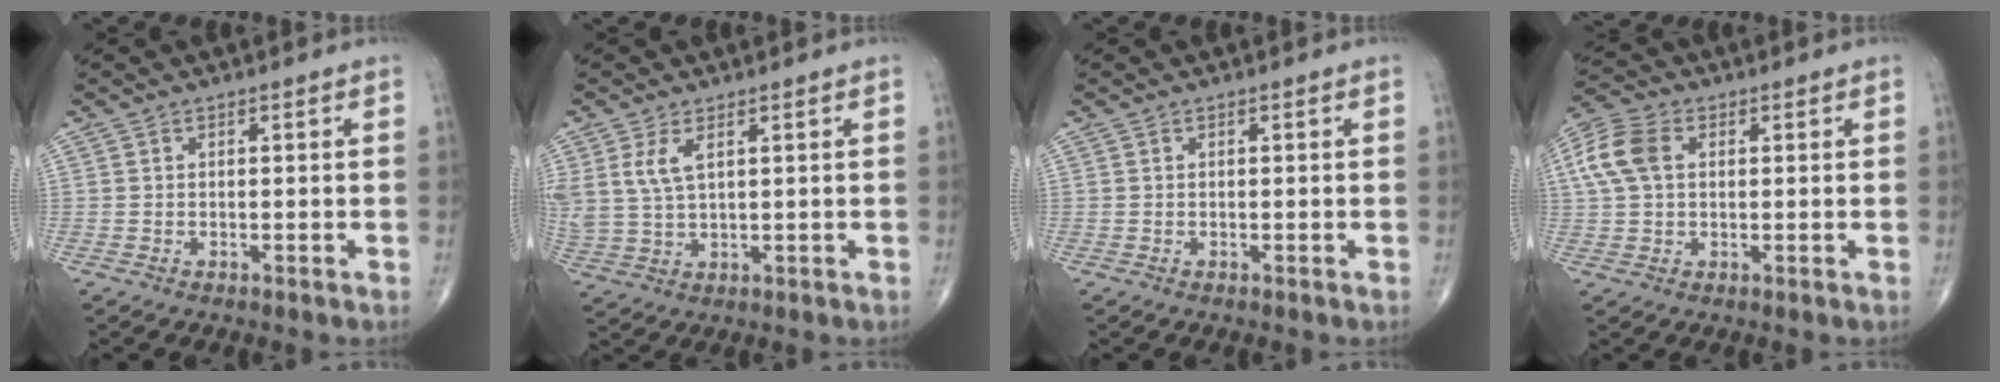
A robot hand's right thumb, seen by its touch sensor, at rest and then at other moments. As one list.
[{"total": 5.8, "force": [2.4, 2.8, 4.6], "torque": [-0.109, -0.003, 0.058]}, {"total": 0.0}, {"total": 8.8, "force": [1.9, 5.9, 6.2], "torque": [-0.142, 0.020, 0.033]}]